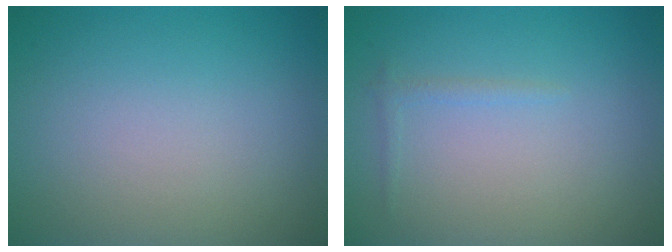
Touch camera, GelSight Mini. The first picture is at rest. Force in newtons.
{"total": 0.7, "press": 0.7, "slide": 0.1}